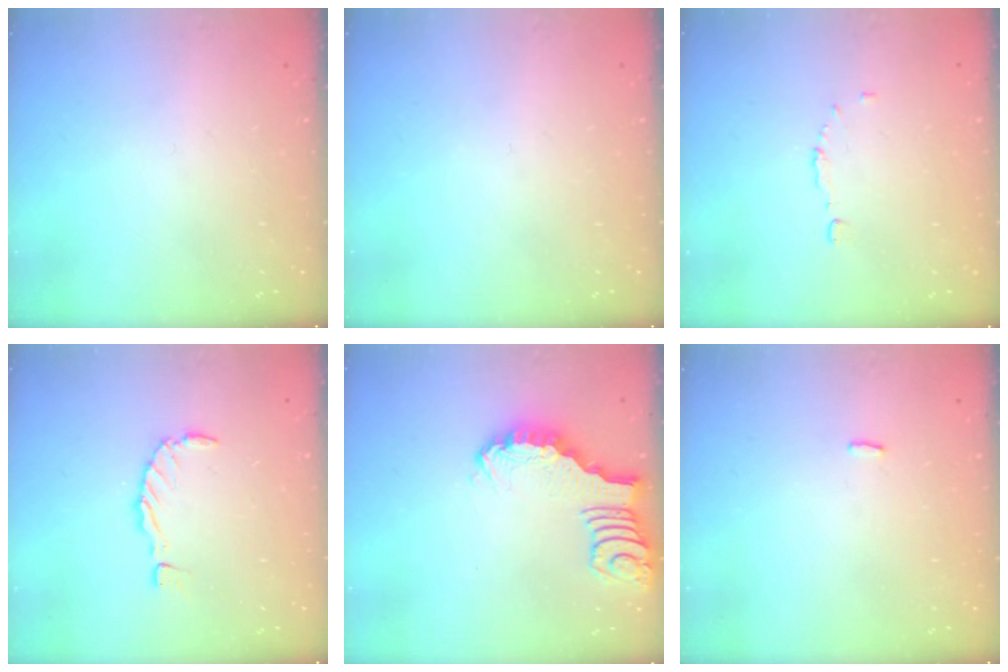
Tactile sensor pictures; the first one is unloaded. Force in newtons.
{"total": 0.0}
{"total": 4.5, "press": 4.5, "slide": 0.5}
{"total": 0.0}
{"total": 2.7, "press": 2.7, "slide": 0.4}
{"total": 2.2, "press": 2.1, "slide": 0.4}